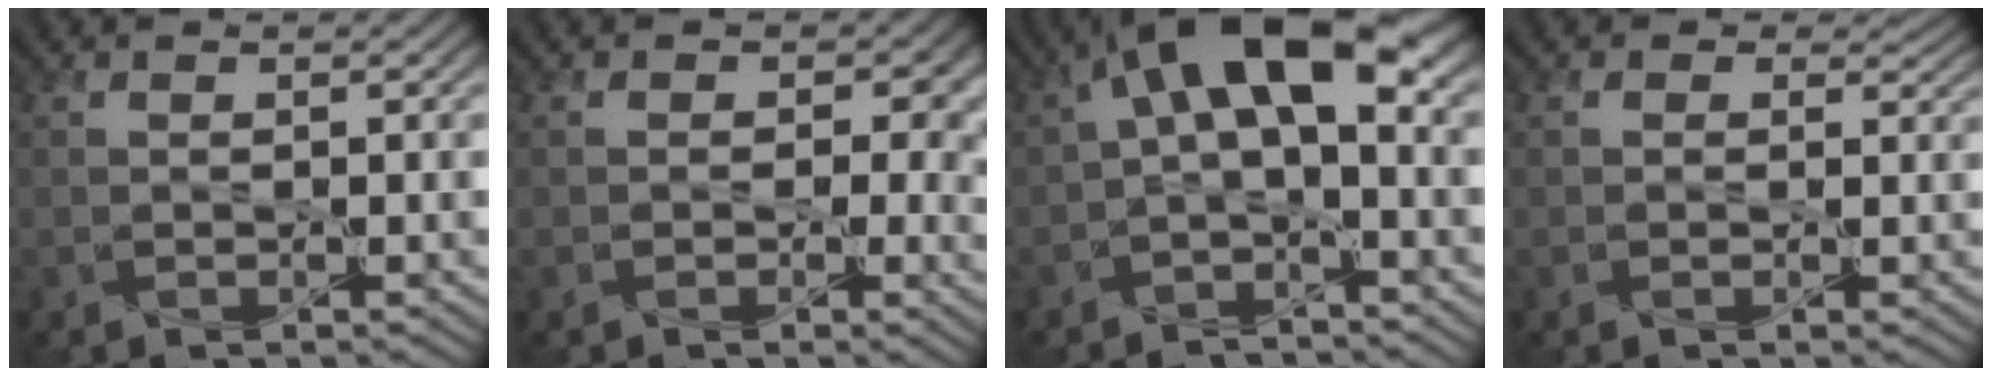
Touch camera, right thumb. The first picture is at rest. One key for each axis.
{"total": 5.5, "fx": 0.2, "fy": 4.4, "fz": 3.3, "tx": -0.023, "ty": -0.005, "tz": -0.002}
{"total": 10.5, "fx": 1.3, "fy": 4.6, "fz": 9.3, "tx": -0.165, "ty": 0.022, "tz": 0.012}
{"total": 1.8, "fx": 0.9, "fy": 1.5, "fz": 0.6, "tx": -0.014, "ty": -0.009, "tz": 0.003}